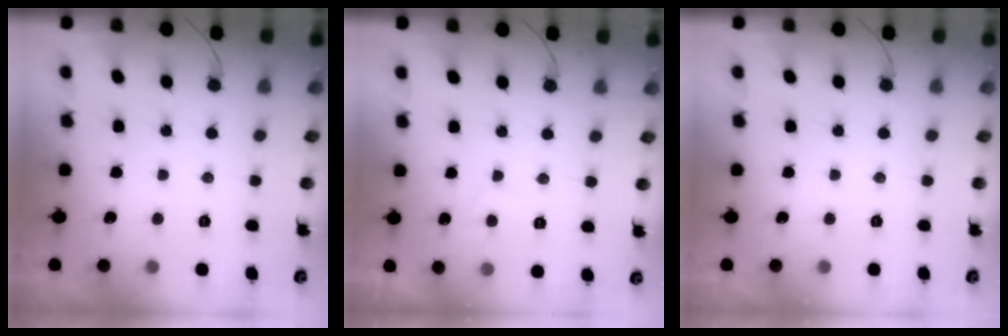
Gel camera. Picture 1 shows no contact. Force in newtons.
{"total": 2.7, "press": 2.6, "slide": 0.8}
{"total": 0.0}